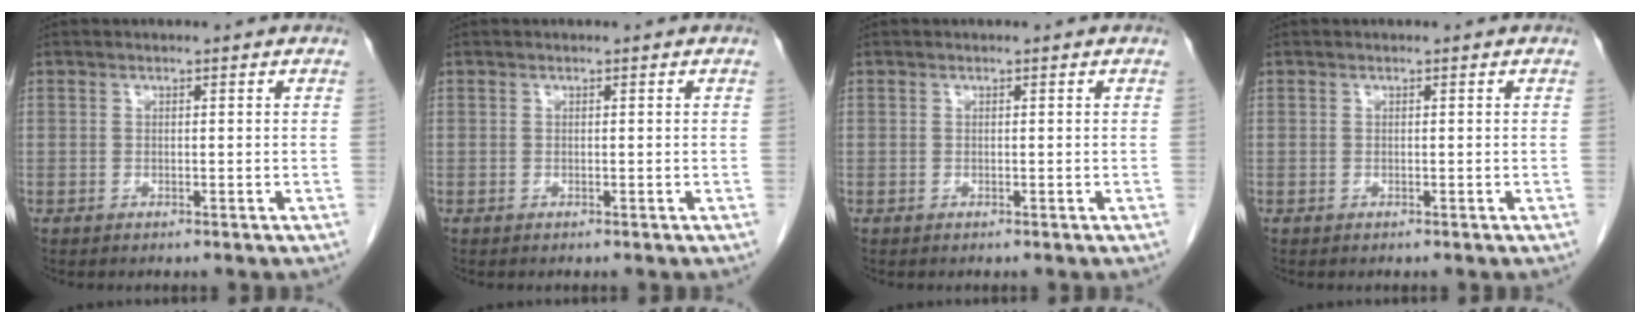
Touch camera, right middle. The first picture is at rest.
{"total": 0.0}
{"total": 0.0}
{"total": 0.0}